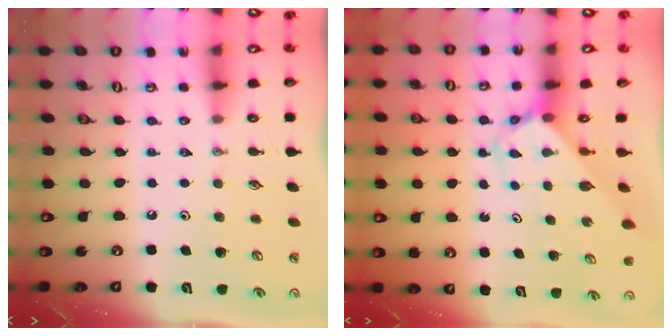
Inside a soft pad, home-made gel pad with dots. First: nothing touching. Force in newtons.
{"total": 2.6, "press": 2.6, "slide": 0.2}